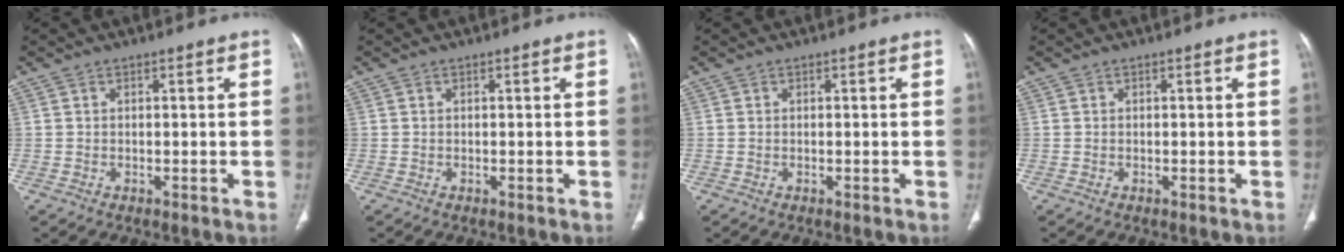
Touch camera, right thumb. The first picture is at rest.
{"total": 0.0}
{"total": 0.0}
{"total": 0.0}